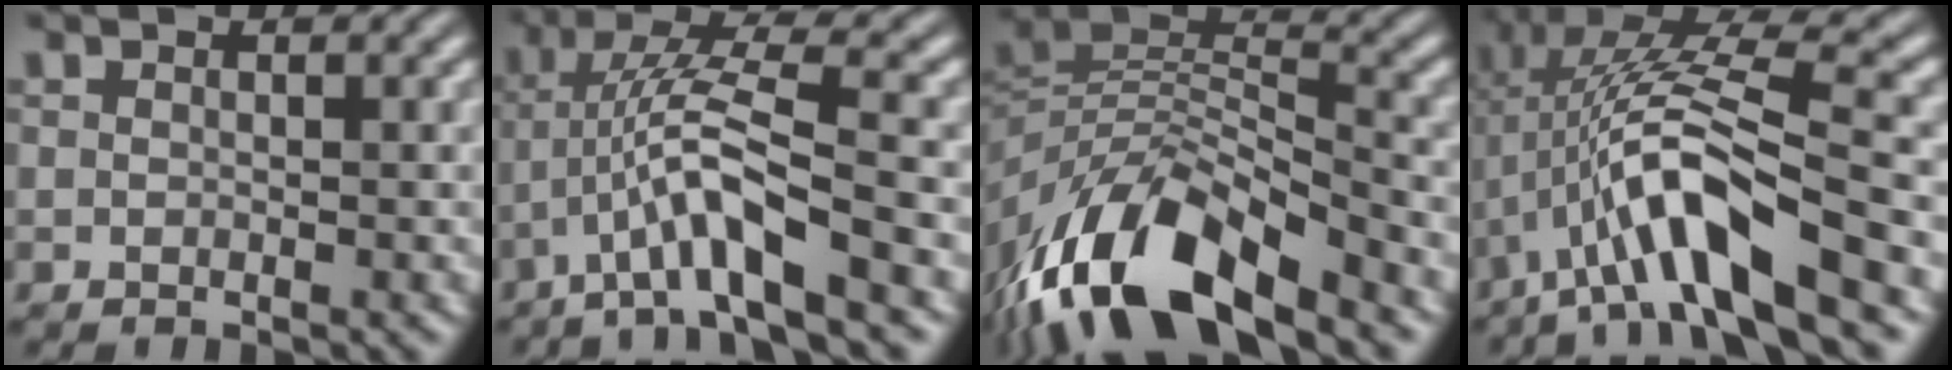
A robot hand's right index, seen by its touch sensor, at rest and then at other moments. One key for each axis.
{"total": 5.9, "fx": -0.2, "fy": 1.3, "fz": 5.7, "tx": -0.105, "ty": -0.002, "tz": -0.001}
{"total": 11.3, "fx": -4.0, "fy": 6.3, "fz": 8.5, "tx": -0.160, "ty": -0.039, "tz": -0.051}
{"total": 8.0, "fx": -0.4, "fy": 2.3, "fz": 7.6, "tx": -0.143, "ty": -0.002, "tz": -0.001}